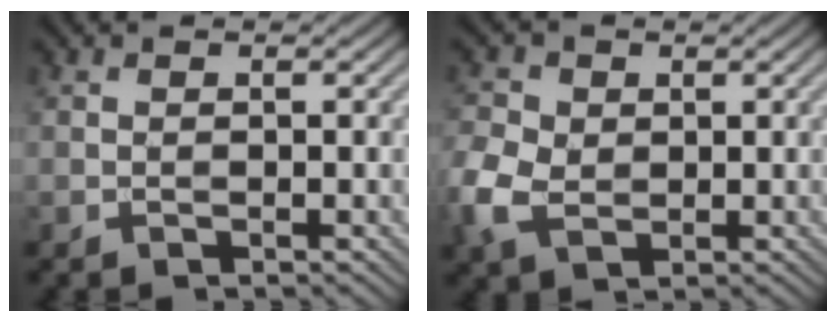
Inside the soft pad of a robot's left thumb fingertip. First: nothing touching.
{"total": 5.7, "force": [-0.5, 4.5, 3.5], "torque": [-0.102, 0.000, -0.017]}